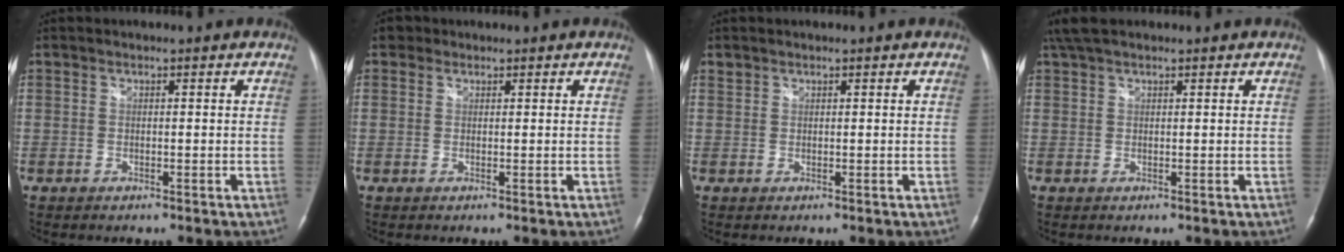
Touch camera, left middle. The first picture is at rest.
{"total": 1.3, "force": [0.7, 1.0, 0.1], "torque": [0.004, 0.008, 0.007]}
{"total": 0.7, "force": [0.6, 0.3, 0.0], "torque": [0.000, 0.006, 0.012]}
{"total": 4.6, "force": [3.6, 1.4, 2.5], "torque": [-0.053, 0.033, 0.069]}